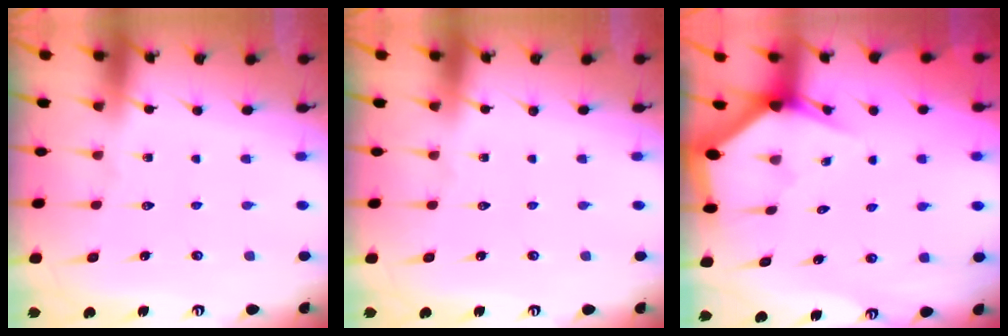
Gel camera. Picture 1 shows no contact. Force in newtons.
{"total": 0.0}
{"total": 2.8, "press": 2.8, "slide": 0.2}